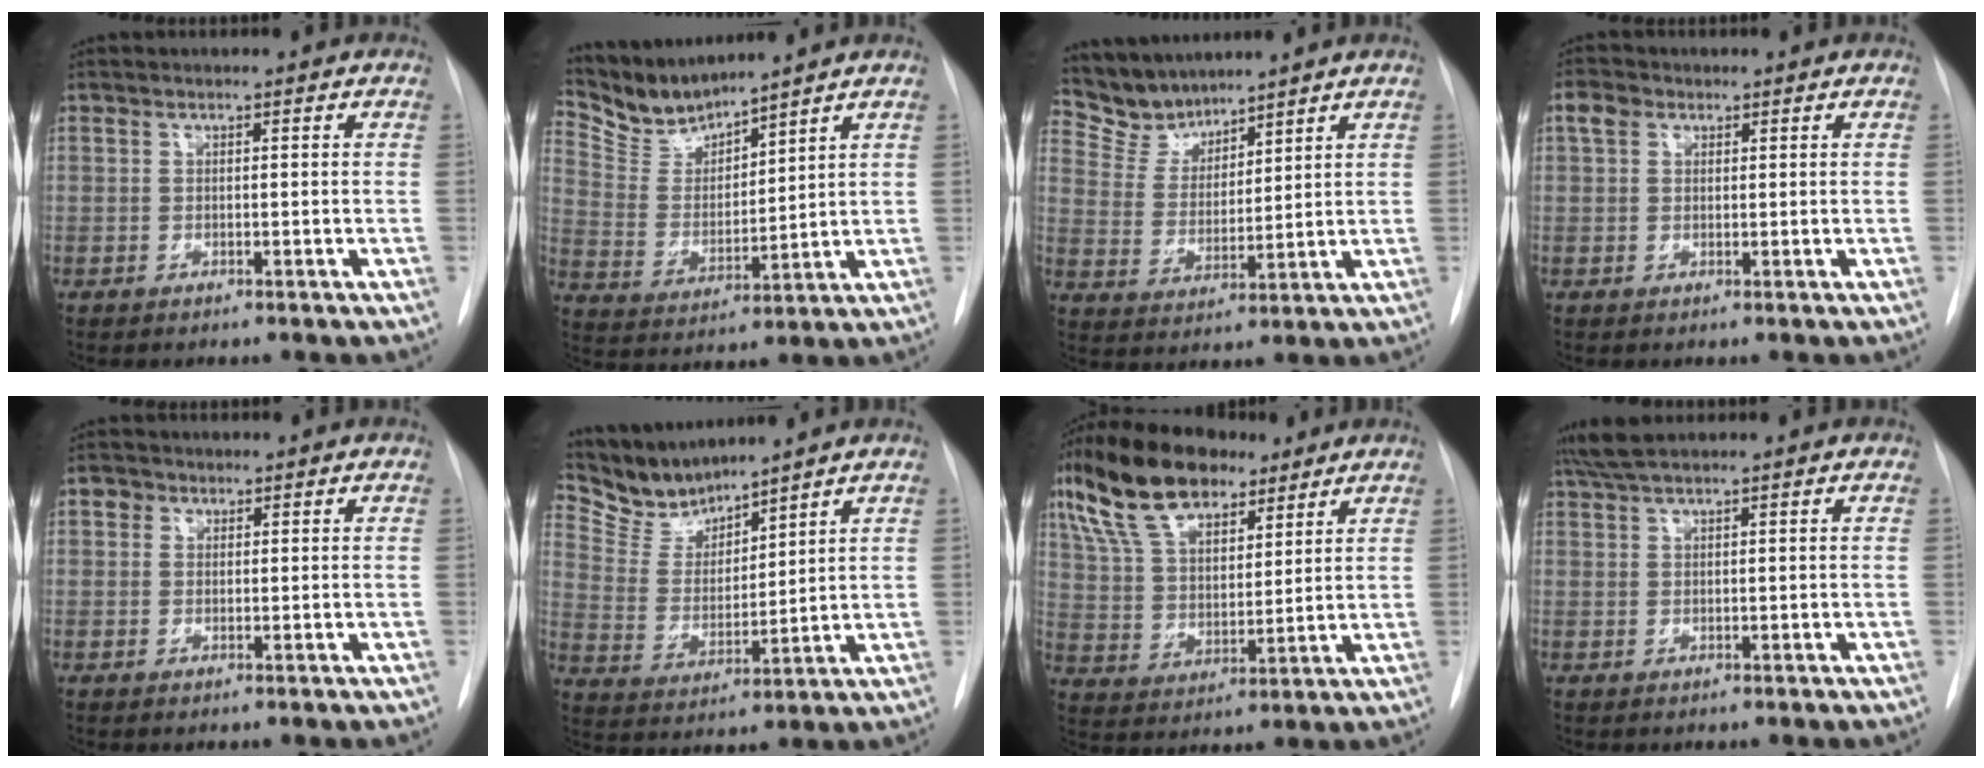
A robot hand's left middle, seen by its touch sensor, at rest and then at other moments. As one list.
[{"total": 8.5, "force": [8.4, 0.6, 1.1], "torque": [-0.041, 0.002, 0.184]}, {"total": 7.2, "force": [6.9, 2.1, 0.4], "torque": [-0.014, 0.007, 0.148]}, {"total": 2.9, "force": [1.3, 2.2, 1.4], "torque": [-0.032, 0.016, 0.026]}, {"total": 2.1, "force": [0.9, 1.8, 0.6], "torque": [-0.007, 0.009, 0.010]}, {"total": 8.7, "force": [8.6, 1.2, 1.1], "torque": [-0.037, 0.006, 0.187]}, {"total": 16.1, "force": [11.0, 7.0, 9.5], "torque": [-0.192, 0.033, 0.205]}, {"total": 3.6, "force": [3.1, 0.2, 1.9], "torque": [-0.040, 0.020, 0.062]}]